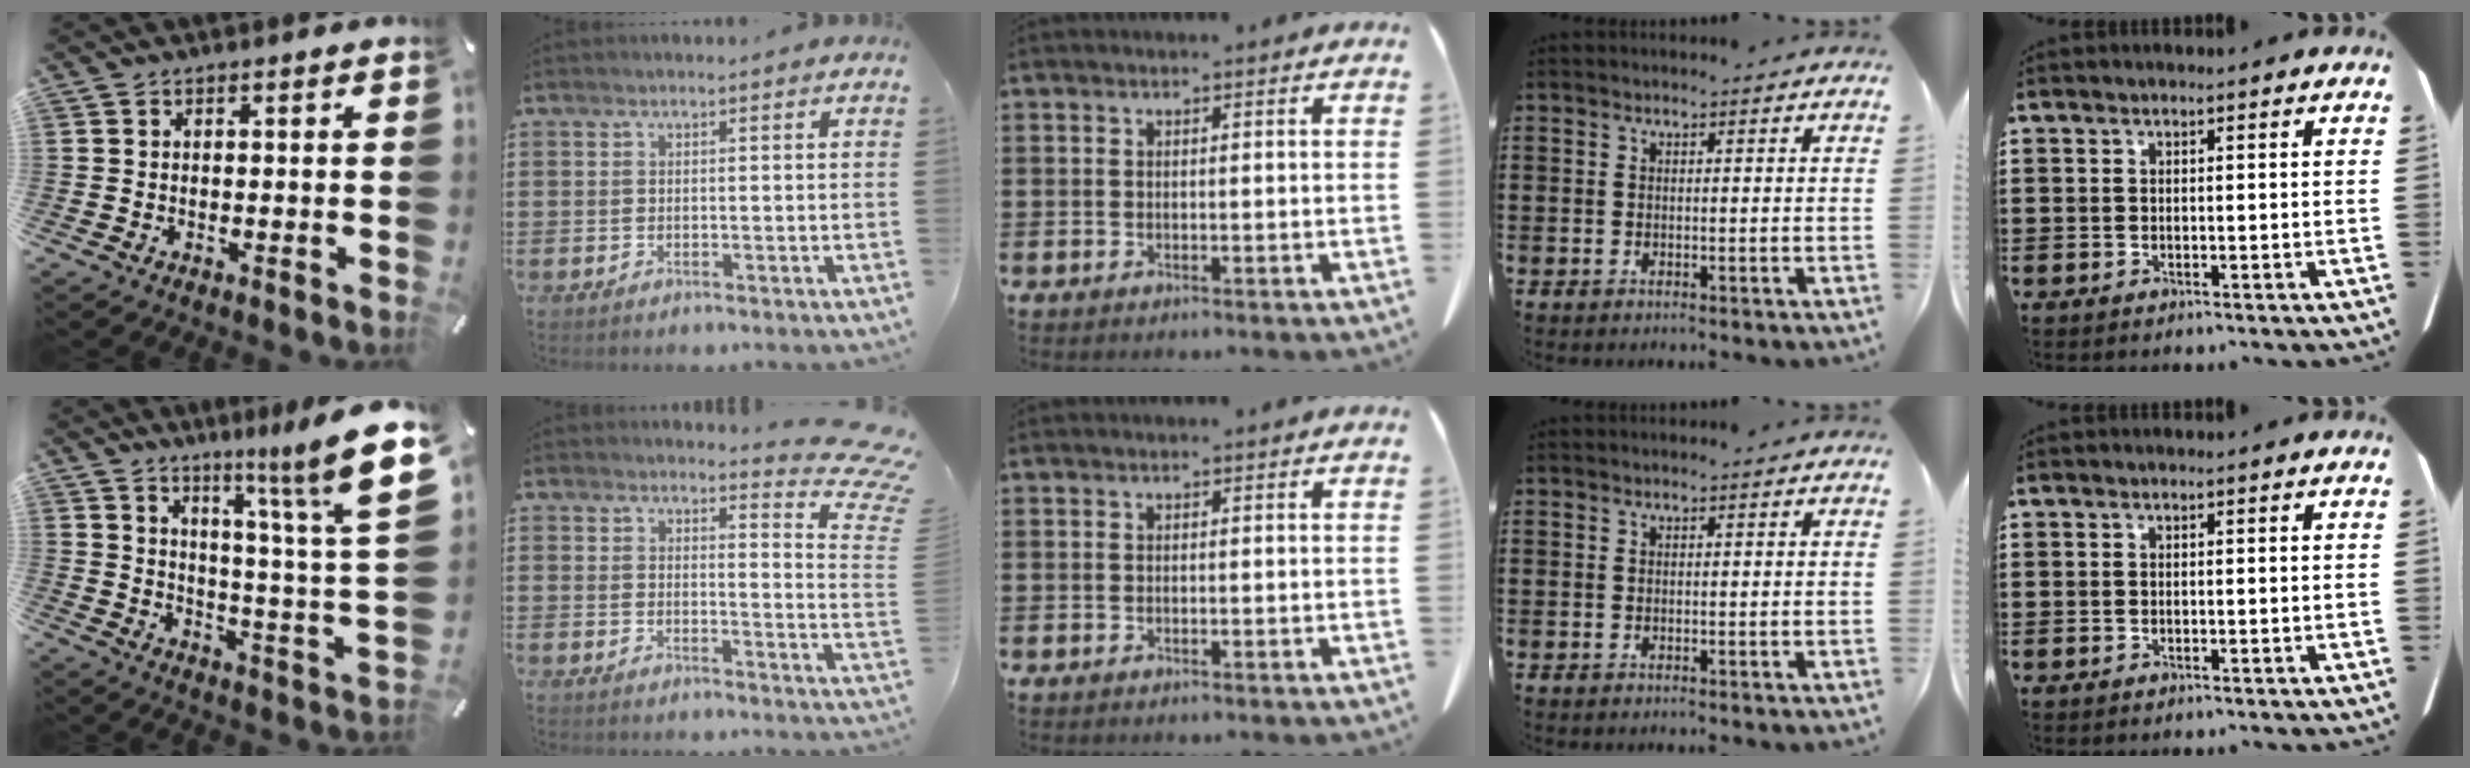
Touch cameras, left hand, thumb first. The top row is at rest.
{"thumb": {"total": 15.1, "force": [10.2, 1.3, 11.0], "torque": [-0.166, -0.086, 0.156]}, "index": {"total": 6.7, "force": [5.7, 1.0, 3.3], "torque": [-0.047, -0.039, 0.096]}}